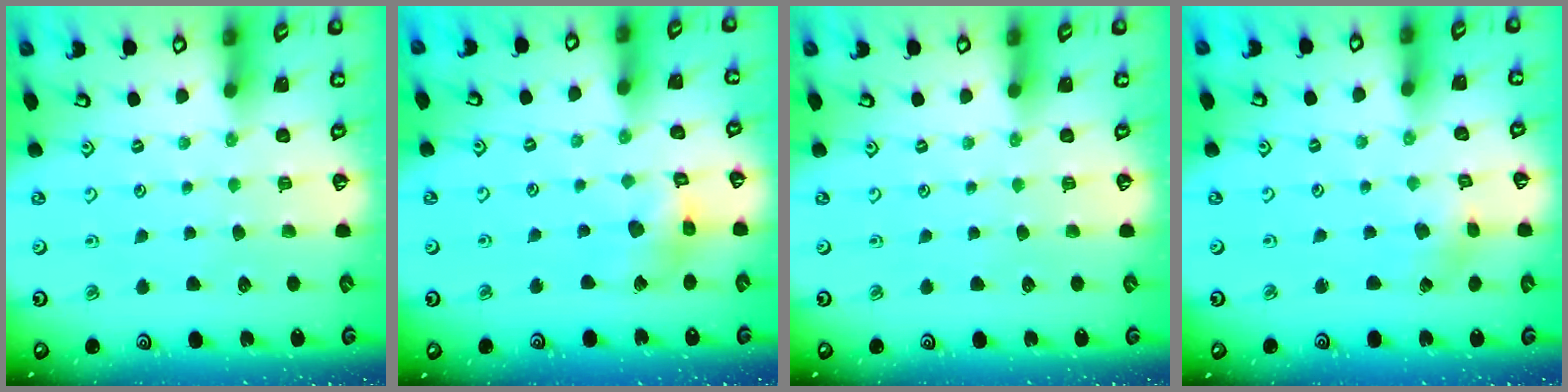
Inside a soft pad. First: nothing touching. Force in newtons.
{"total": 11.4, "press": 11.3, "slide": 1.4}
{"total": 0.0}
{"total": 2.2, "press": 2.2, "slide": 0.1}